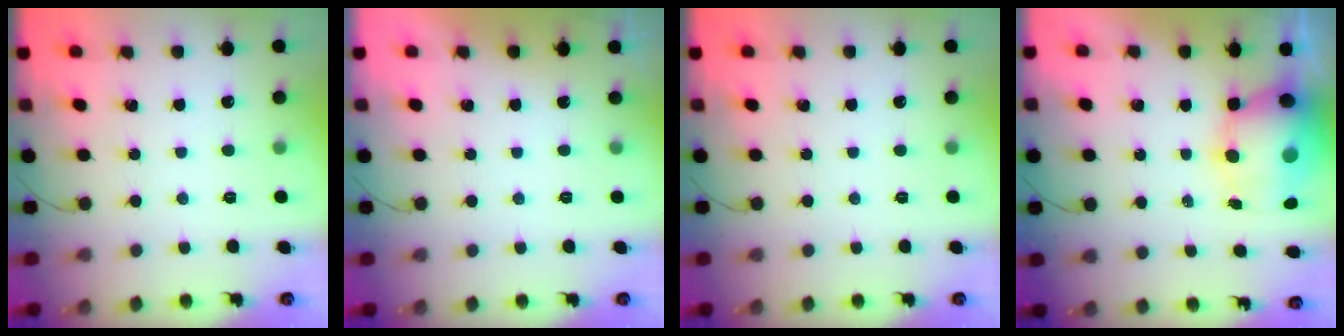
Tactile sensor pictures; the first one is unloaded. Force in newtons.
{"total": 0.0}
{"total": 0.0}
{"total": 9.8, "press": 9.5, "slide": 2.6}